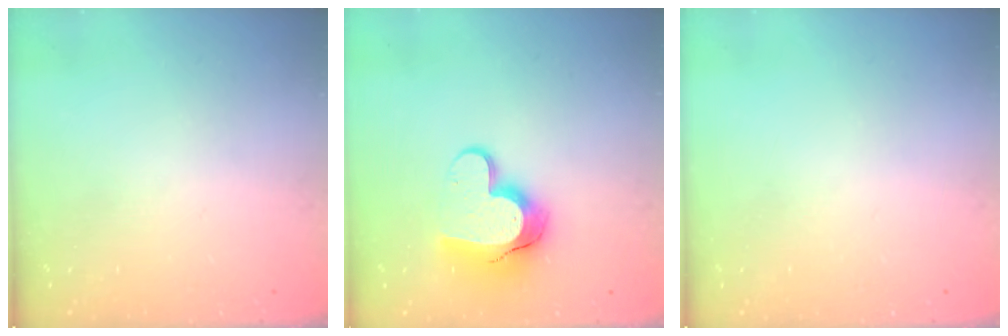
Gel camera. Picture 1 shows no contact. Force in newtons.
{"total": 12.4, "press": 12.3, "slide": 1.1}
{"total": 0.0}